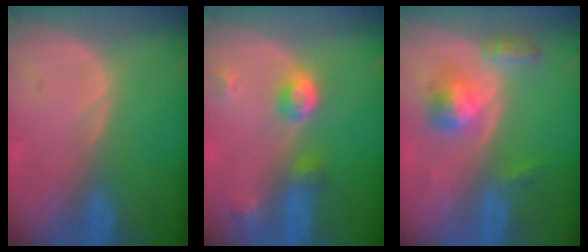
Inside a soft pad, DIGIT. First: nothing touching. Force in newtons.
{"total": 4.8, "press": 4.4, "slide": 2.0}
{"total": 5.3, "press": 4.9, "slide": 1.9}